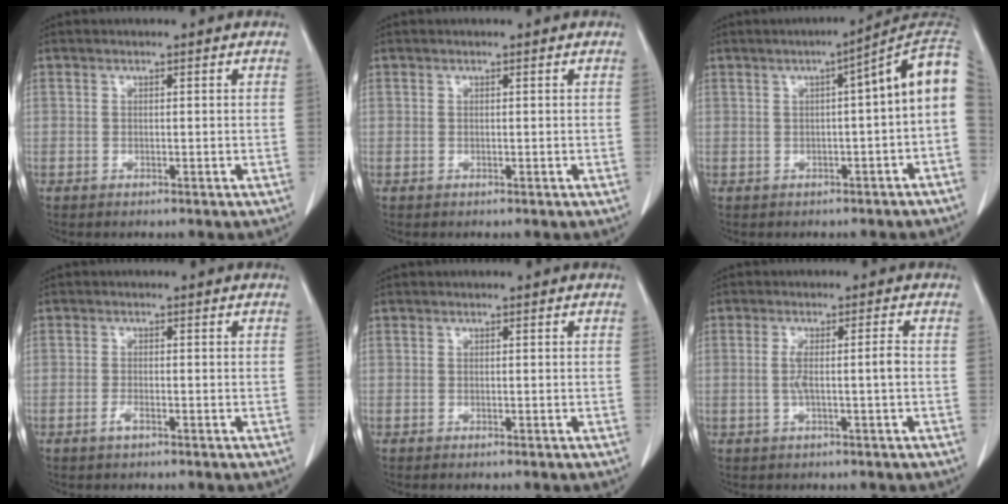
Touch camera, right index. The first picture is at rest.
{"total": 0.0}
{"total": 8.7, "force": [1.1, 0.5, 8.6], "torque": [-0.102, 0.036, 0.002]}
{"total": 1.3, "force": [-0.8, 0.3, 1.0], "torque": [-0.018, 0.001, -0.016]}
{"total": 0.0}
{"total": 3.5, "force": [-0.5, -0.3, 3.4], "torque": [-0.066, 0.005, -0.005]}